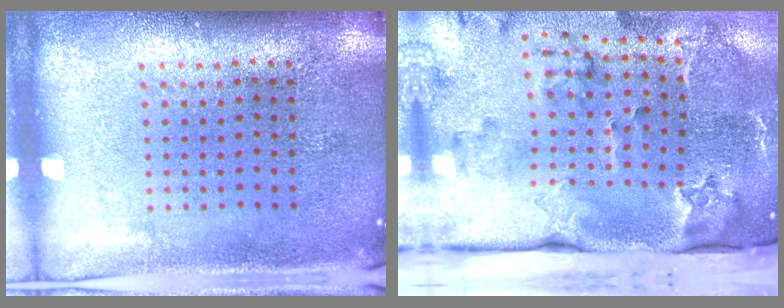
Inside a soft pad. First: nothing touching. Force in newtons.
{"total": 4.0, "press": 2.7, "slide": 3.0}